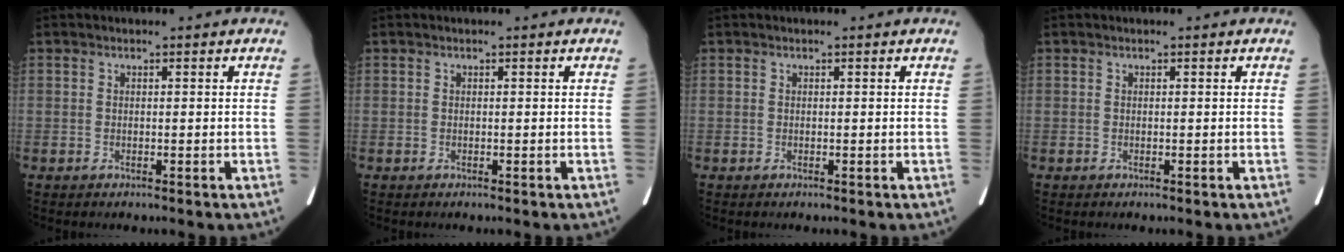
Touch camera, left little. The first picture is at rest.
{"total": 0.0}
{"total": 0.0}
{"total": 0.0}